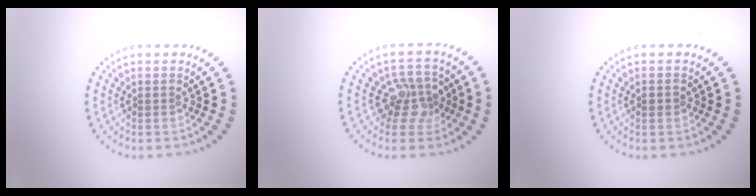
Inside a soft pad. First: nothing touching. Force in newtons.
{"total": 2.9, "press": 2.6, "slide": 1.3}
{"total": 1.0, "press": 0.9, "slide": 0.2}